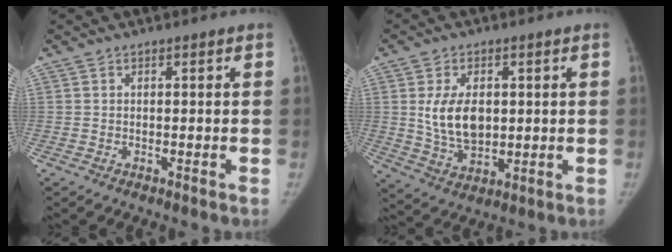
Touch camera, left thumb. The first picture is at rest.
{"total": 9.9, "force": [1.4, 6.4, 7.5], "torque": [-0.116, -0.014, 0.039]}